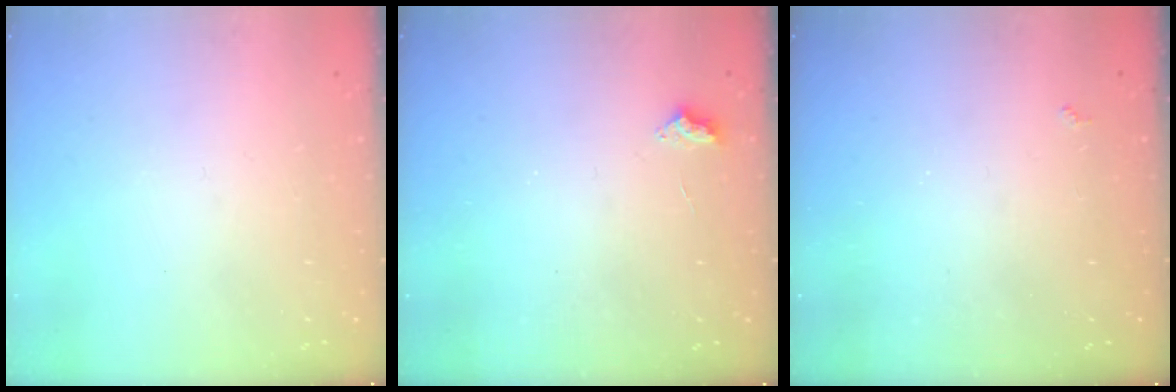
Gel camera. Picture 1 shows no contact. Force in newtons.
{"total": 2.5, "press": 2.5, "slide": 0.4}
{"total": 2.0, "press": 1.9, "slide": 0.5}